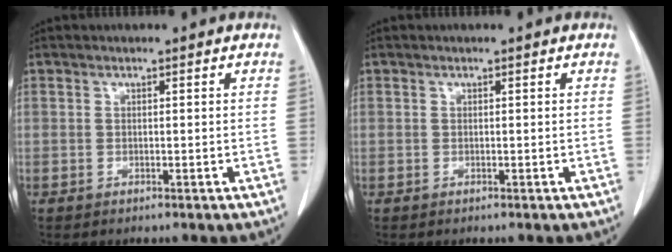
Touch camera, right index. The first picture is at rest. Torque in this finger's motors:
{"motor_torque": [0.00, 0.00, 0.01, 0.00]}